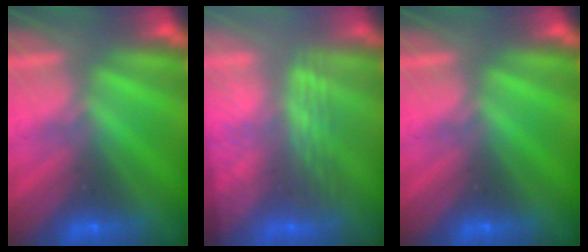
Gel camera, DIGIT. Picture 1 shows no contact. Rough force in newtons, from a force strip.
{"total": 2.7}
{"total": 0.0}